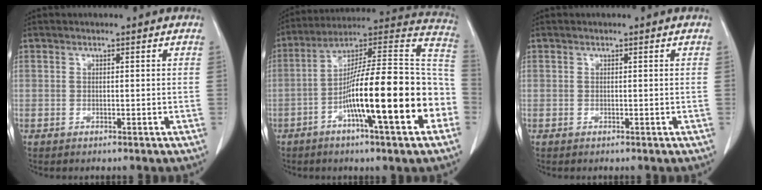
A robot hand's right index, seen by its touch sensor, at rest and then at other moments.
{"total": 22.3, "force": [-6.7, 2.4, 21.1], "torque": [-0.272, 0.019, -0.105]}
{"total": 0.0}